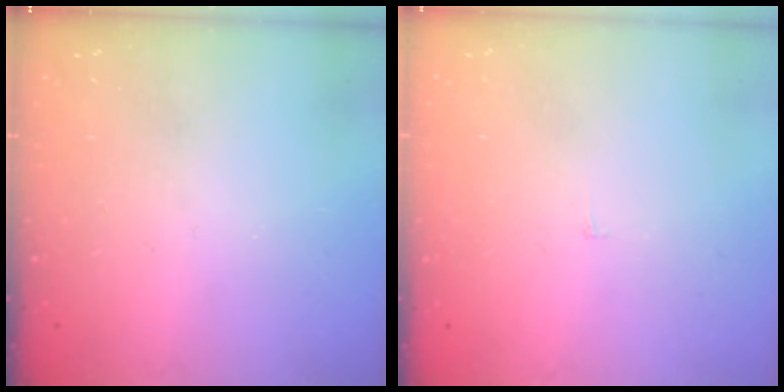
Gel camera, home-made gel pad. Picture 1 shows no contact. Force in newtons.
{"total": 1.8, "press": 1.8, "slide": 0.1}